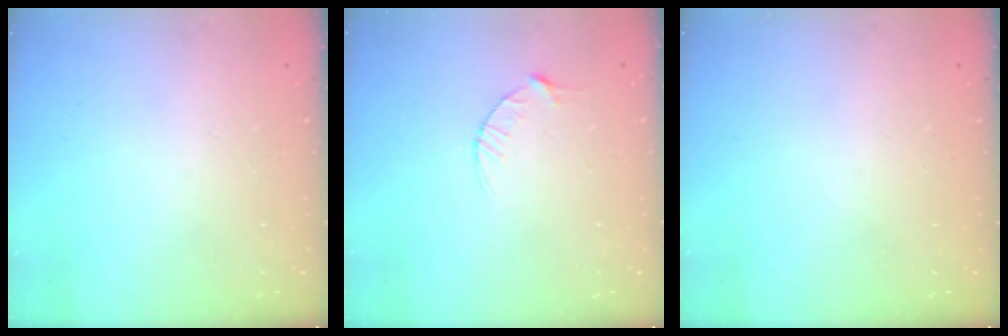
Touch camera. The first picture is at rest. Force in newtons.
{"total": 2.9, "press": 2.9, "slide": 0.4}
{"total": 0.0}